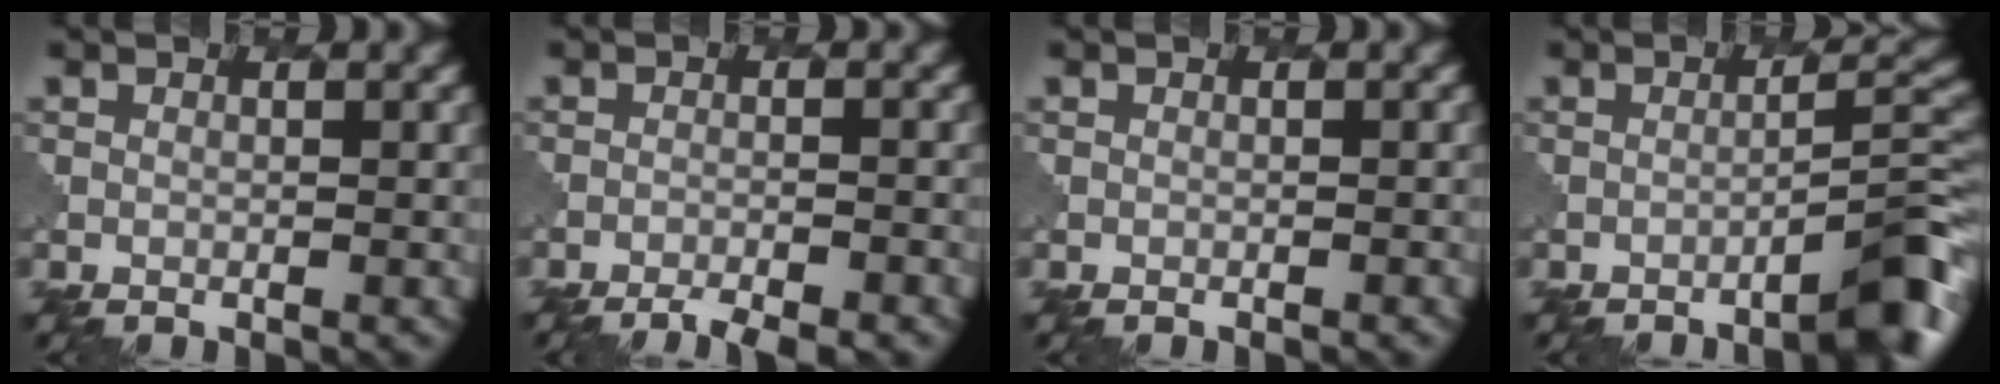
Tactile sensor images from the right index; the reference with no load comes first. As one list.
[{"total": 3.8, "force": [-3.4, 0.7, 1.7], "torque": [-0.027, -0.009, -0.052]}, {"total": 0.6, "force": [-0.6, 0.0, 0.1], "torque": [0.003, -0.001, -0.007]}, {"total": 4.9, "force": [-3.3, 0.5, 3.6], "torque": [-0.038, 0.022, -0.051]}]